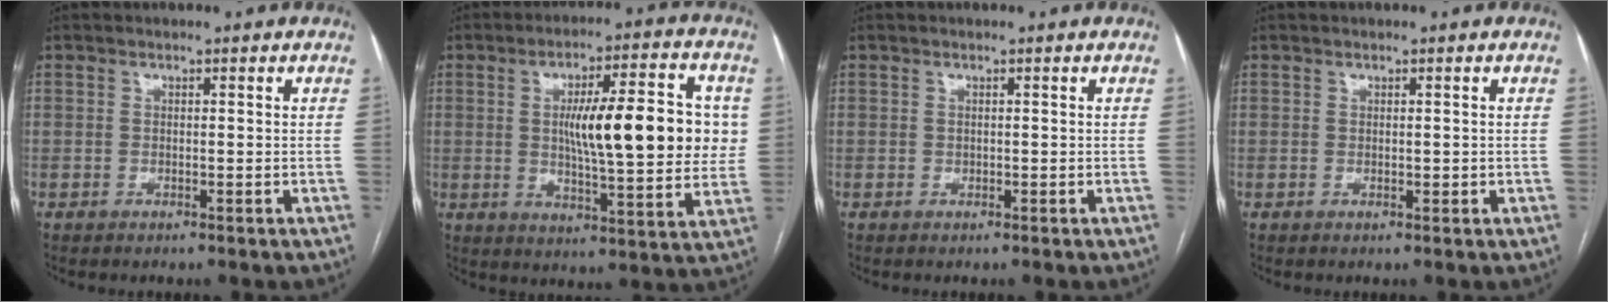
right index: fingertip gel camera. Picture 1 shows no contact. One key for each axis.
{"total": 17.0, "fx": 2.3, "fy": 3.6, "fz": 16.5, "tx": -0.242, "ty": 0.018, "tz": 0.036}
{"total": 0.0}
{"total": 0.7, "fx": 0.1, "fy": 0.3, "fz": 0.6, "tx": -0.012, "ty": -0.004, "tz": 0.003}